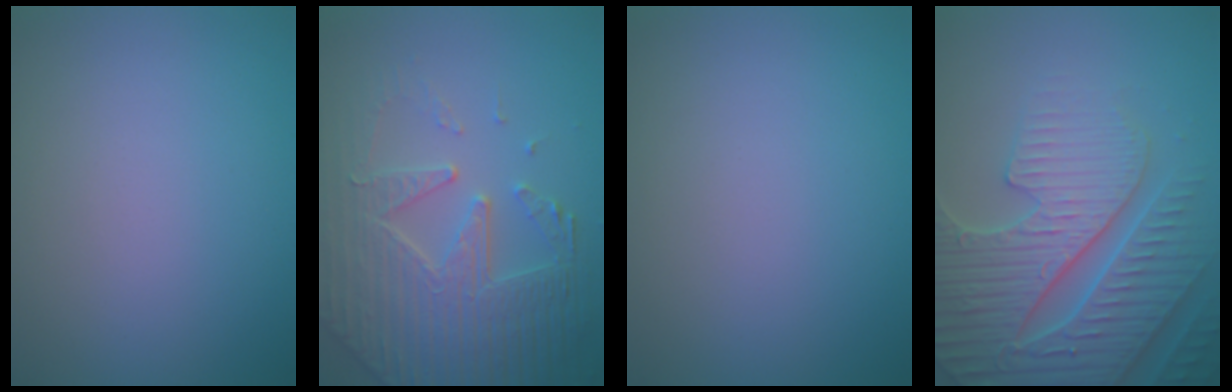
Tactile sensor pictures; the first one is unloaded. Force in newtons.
{"total": 6.5, "press": 5.4, "slide": 3.6}
{"total": 0.0}
{"total": 7.4, "press": 7.2, "slide": 1.7}